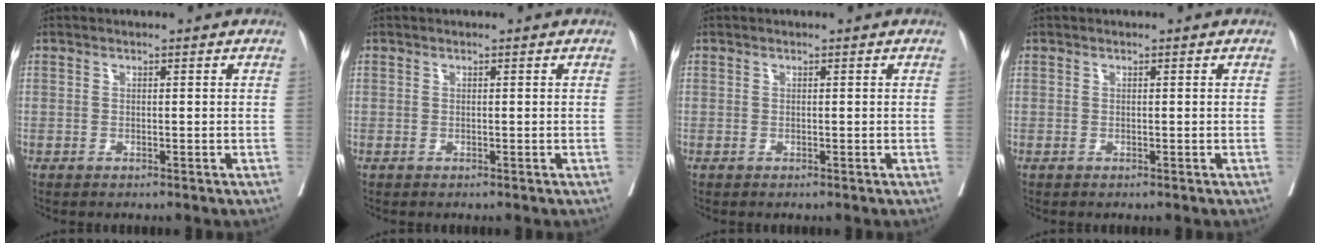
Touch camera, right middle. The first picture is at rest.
{"total": 0.0}
{"total": 0.0}
{"total": 0.0}